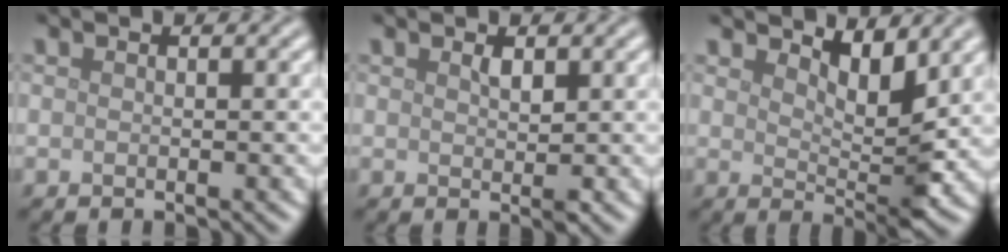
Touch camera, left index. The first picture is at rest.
{"total": 1.2, "force": [0.6, 0.4, 1.0], "torque": [-0.019, -0.002, 0.012]}
{"total": 3.9, "force": [2.4, 1.1, 2.8], "torque": [-0.051, -0.012, 0.039]}